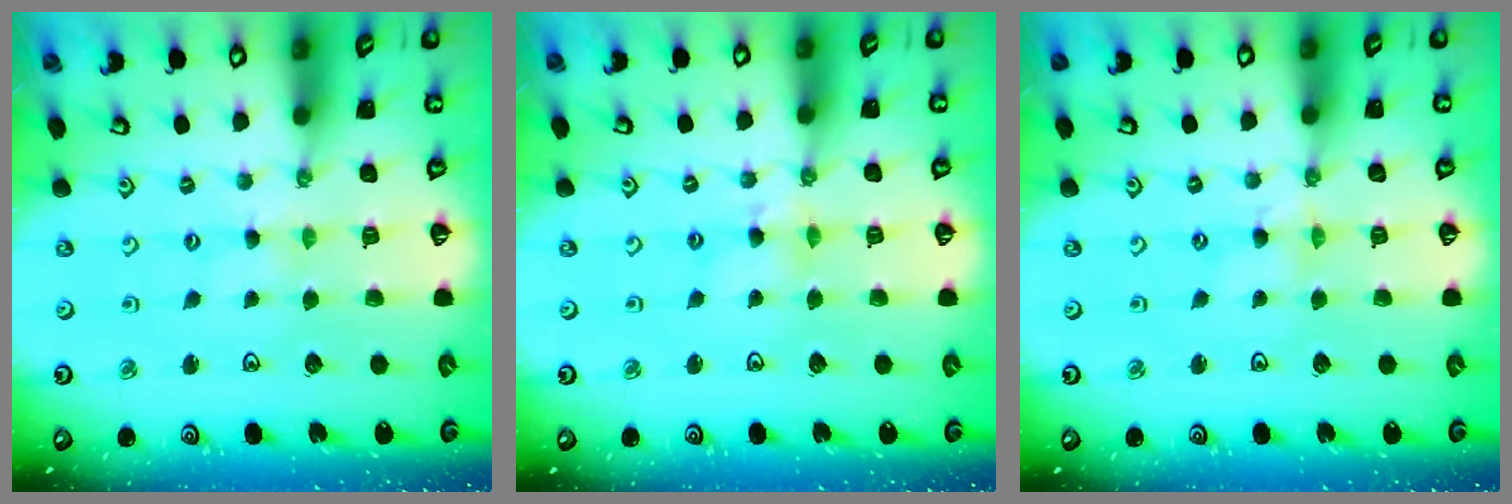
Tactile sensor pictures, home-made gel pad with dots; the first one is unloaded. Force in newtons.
{"total": 3.5, "press": 3.5, "slide": 0.3}
{"total": 0.0}